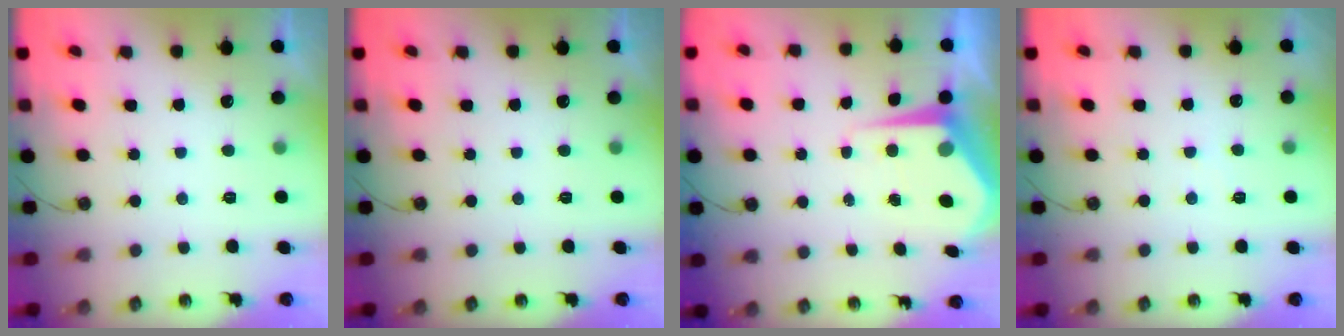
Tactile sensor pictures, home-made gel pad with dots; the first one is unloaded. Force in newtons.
{"total": 0.0}
{"total": 7.3, "press": 7.3, "slide": 0.5}
{"total": 2.6, "press": 2.6, "slide": 0.4}